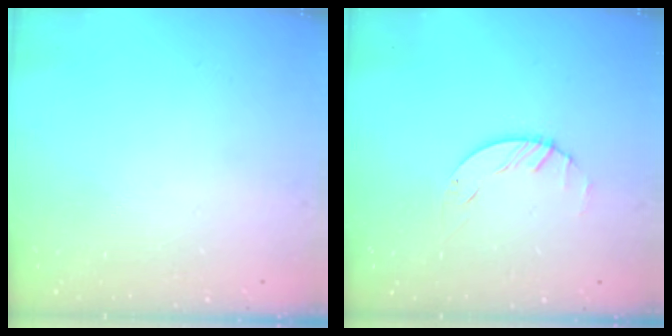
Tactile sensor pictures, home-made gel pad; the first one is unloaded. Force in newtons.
{"total": 1.5, "press": 1.5, "slide": 0.2}